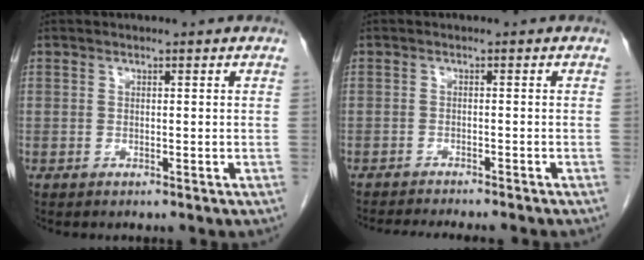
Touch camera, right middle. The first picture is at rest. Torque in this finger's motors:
{"motor_torque": [0.34, -0.33, 0.06, 0.04]}